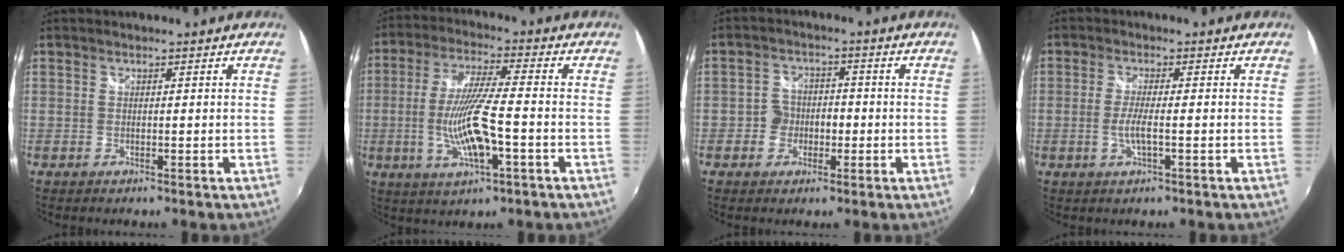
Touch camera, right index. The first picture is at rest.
{"total": 12.2, "force": [-3.3, 2.0, 11.6], "torque": [-0.228, -0.011, -0.058]}
{"total": 4.4, "force": [-1.6, 3.9, 1.4], "torque": [-0.025, 0.010, -0.028]}
{"total": 3.4, "force": [-1.0, 0.1, 3.3], "torque": [-0.067, -0.004, -0.021]}